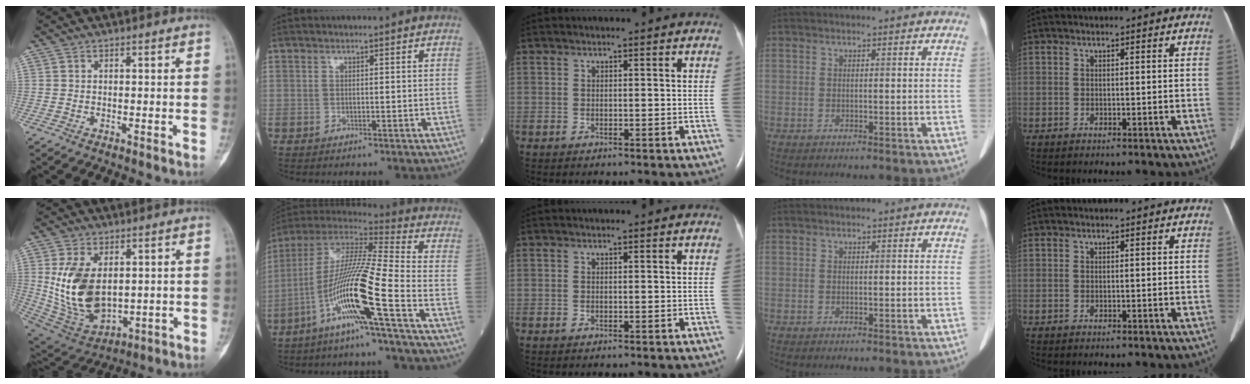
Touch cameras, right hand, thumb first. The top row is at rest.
{"thumb": {"total": 16.4, "force": [2.0, 10.1, 12.7], "torque": [-0.223, -0.016, 0.064]}, "index": {"total": 15.7, "force": [-6.5, -1.1, 14.3], "torque": [-0.288, -0.010, -0.132]}}